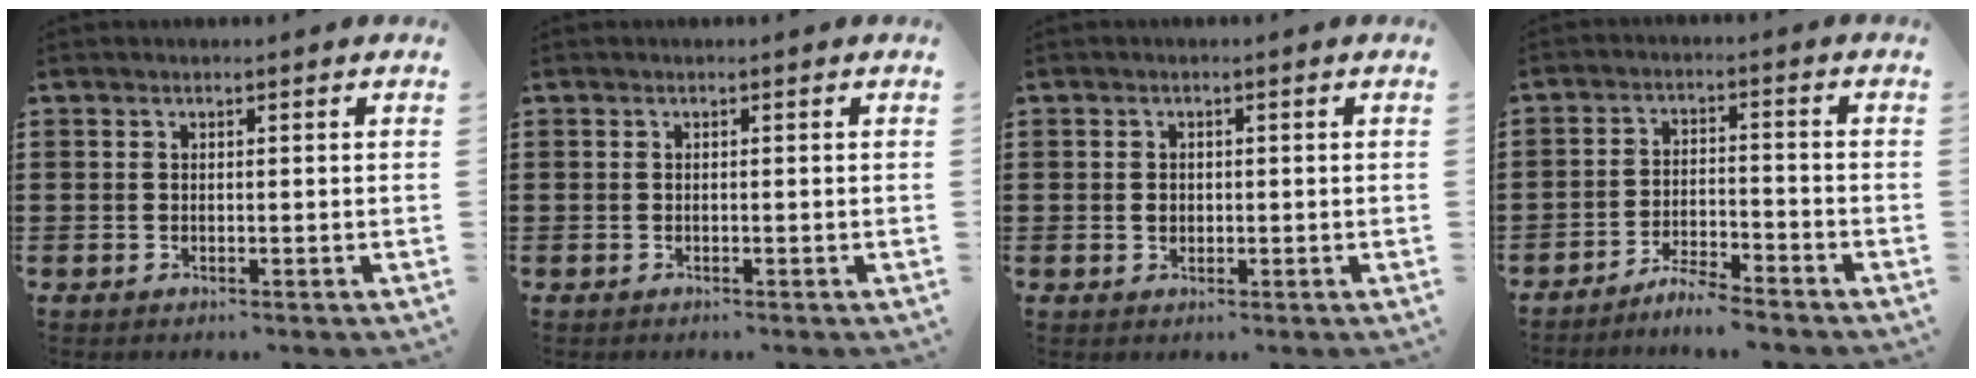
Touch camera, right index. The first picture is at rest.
{"total": 0.0}
{"total": 1.3, "force": [0.0, 1.0, 0.8], "torque": [-0.018, 0.005, -0.002]}
{"total": 4.4, "force": [-4.3, -0.1, 0.9], "torque": [-0.027, 0.000, -0.089]}